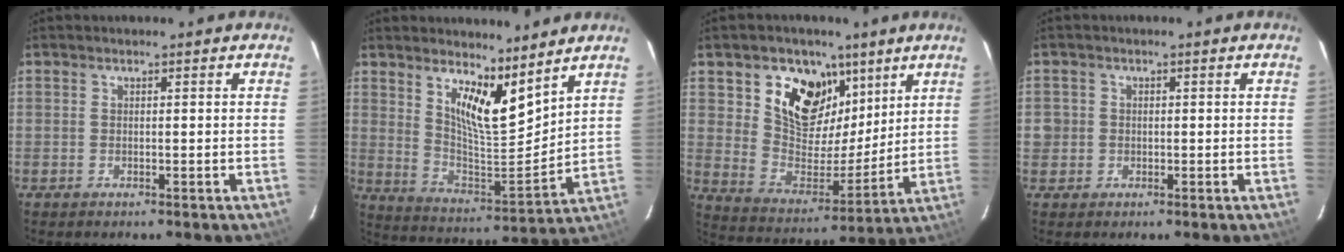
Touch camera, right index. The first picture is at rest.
{"total": 12.1, "force": [8.1, 3.3, 8.3], "torque": [-0.135, -0.015, 0.148]}
{"total": 15.7, "force": [8.4, 11.0, 7.4], "torque": [-0.151, 0.000, 0.157]}
{"total": 2.9, "force": [-0.4, 2.9, 0.5], "torque": [-0.012, 0.004, -0.006]}